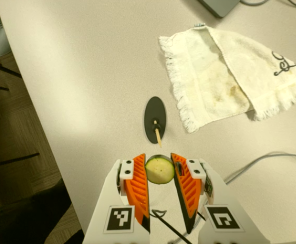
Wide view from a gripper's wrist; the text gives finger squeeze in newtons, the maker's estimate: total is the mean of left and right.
{"total": 12.3, "left": 12.7, "right": 12.0}